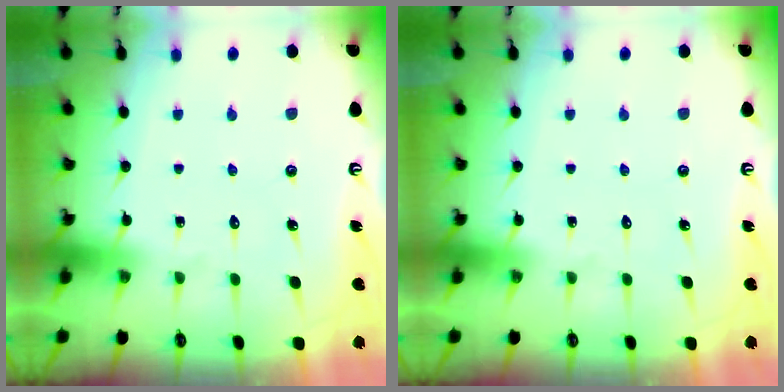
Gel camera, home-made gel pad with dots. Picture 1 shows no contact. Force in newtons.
{"total": 0.0}